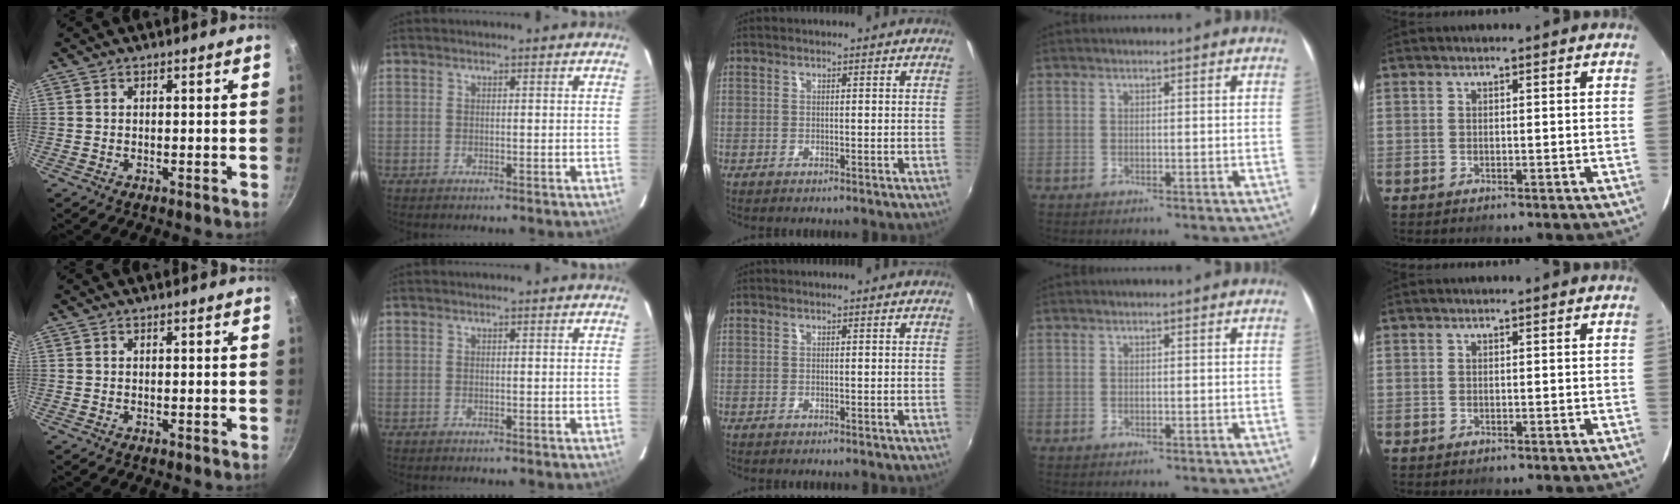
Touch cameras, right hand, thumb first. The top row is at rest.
{}